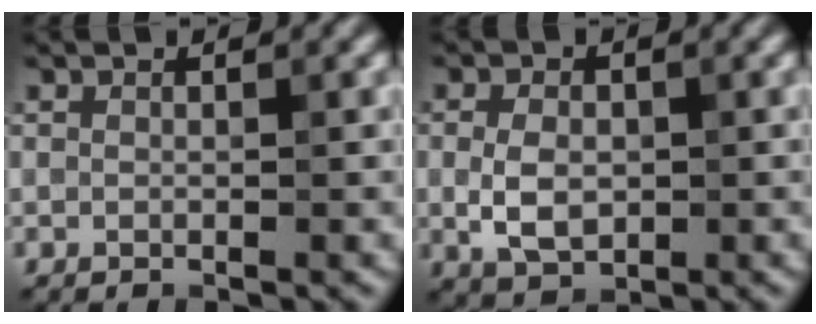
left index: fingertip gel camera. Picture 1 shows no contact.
{"total": 3.5, "force": [-0.3, 2.2, 2.6], "torque": [-0.056, 0.001, -0.005]}